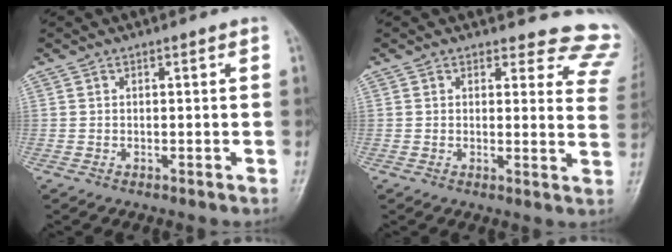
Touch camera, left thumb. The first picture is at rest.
{"total": 12.4, "force": [11.8, 4.1, 0.2], "torque": [0.059, -0.103, 0.086]}